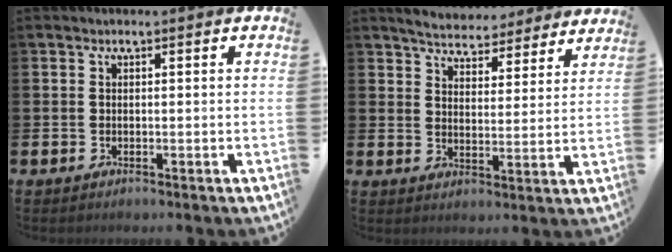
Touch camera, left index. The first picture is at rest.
{"total": 5.1, "force": [5.0, 0.8, 0.3], "torque": [-0.023, -0.038, 0.086]}